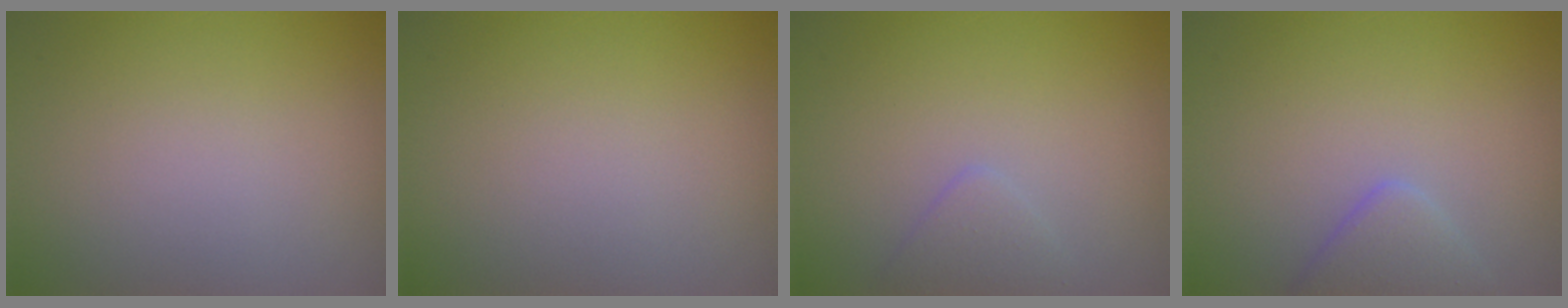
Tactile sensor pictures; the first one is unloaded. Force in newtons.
{"total": 0.0}
{"total": 1.3, "press": 1.3, "slide": 0.0}
{"total": 2.3, "press": 2.3, "slide": 0.2}